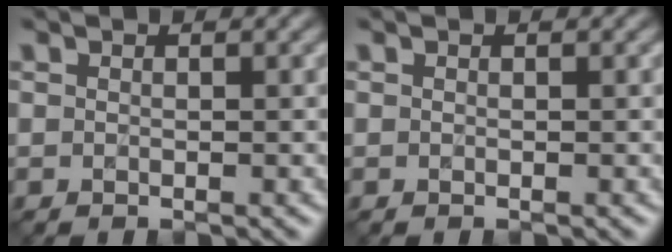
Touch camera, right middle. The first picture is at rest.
{"total": 0.0}